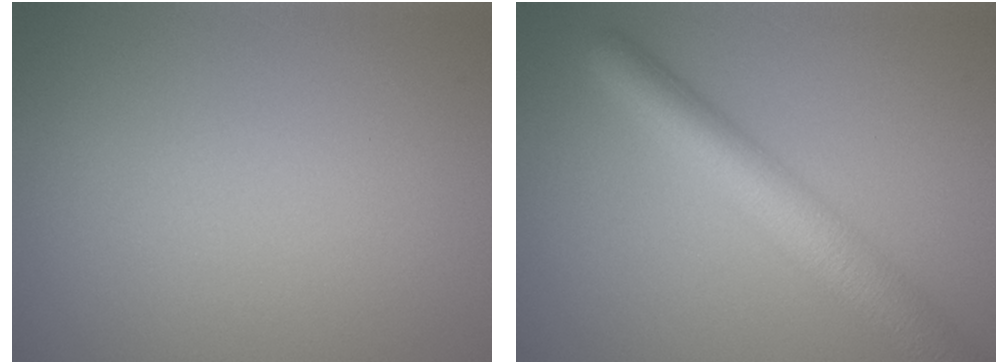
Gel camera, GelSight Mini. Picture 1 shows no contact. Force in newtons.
{"total": 5.6, "press": 5.6, "slide": 0.1}